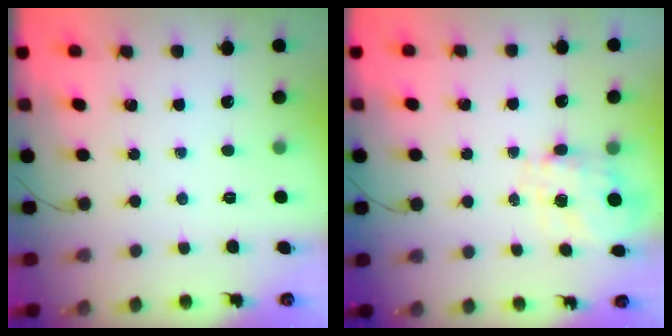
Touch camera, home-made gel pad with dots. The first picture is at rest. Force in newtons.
{"total": 5.2, "press": 5.1, "slide": 0.8}